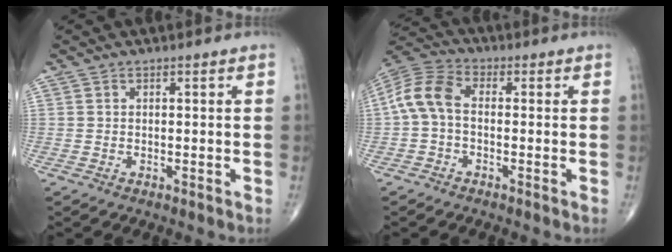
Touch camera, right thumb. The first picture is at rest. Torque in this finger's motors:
{"motor_torque": [-0.12, 0.33, 0.63, -0.24, 0.06]}